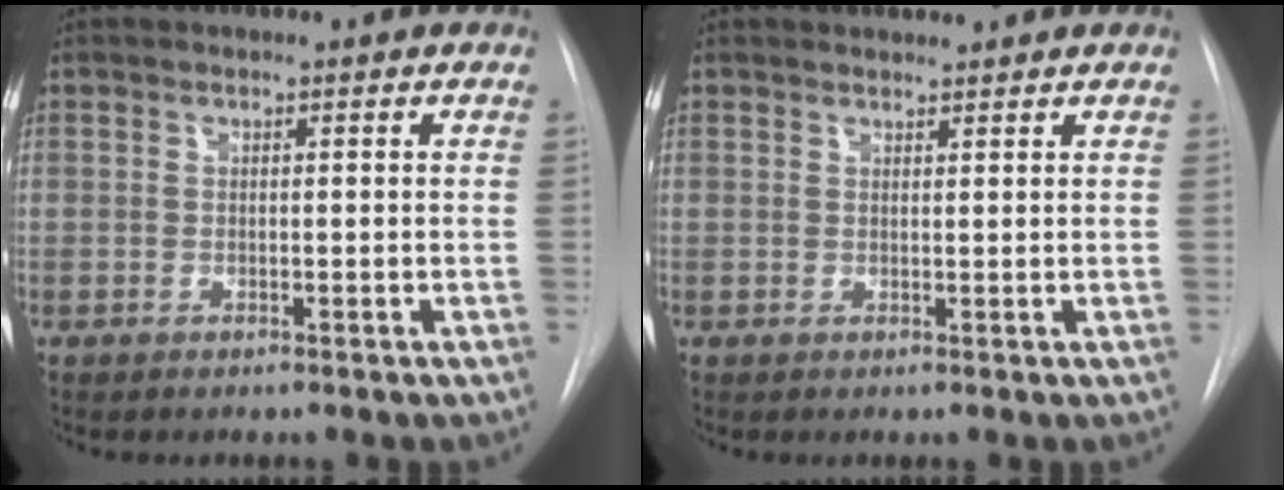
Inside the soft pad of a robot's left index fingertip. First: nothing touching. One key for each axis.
{"total": 2.0, "fx": 2.0, "fy": 0.1, "fz": 0.2, "tx": -0.004, "ty": 0.009, "tz": 0.032}